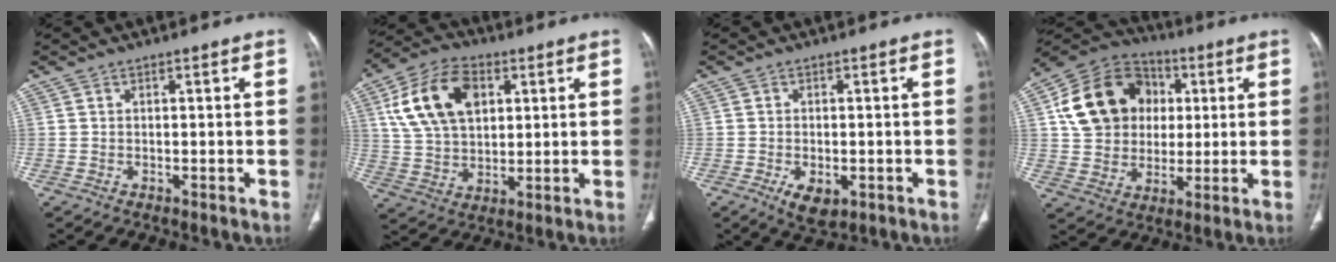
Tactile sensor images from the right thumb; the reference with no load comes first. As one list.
[{"total": 15.7, "force": [5.1, 10.0, 10.9], "torque": [-0.189, 0.001, 0.098]}, {"total": 5.0, "force": [-1.9, 2.8, 3.8], "torque": [-0.061, -0.001, -0.021]}, {"total": 17.9, "force": [3.7, 14.8, 9.4], "torque": [-0.147, 0.016, 0.065]}]